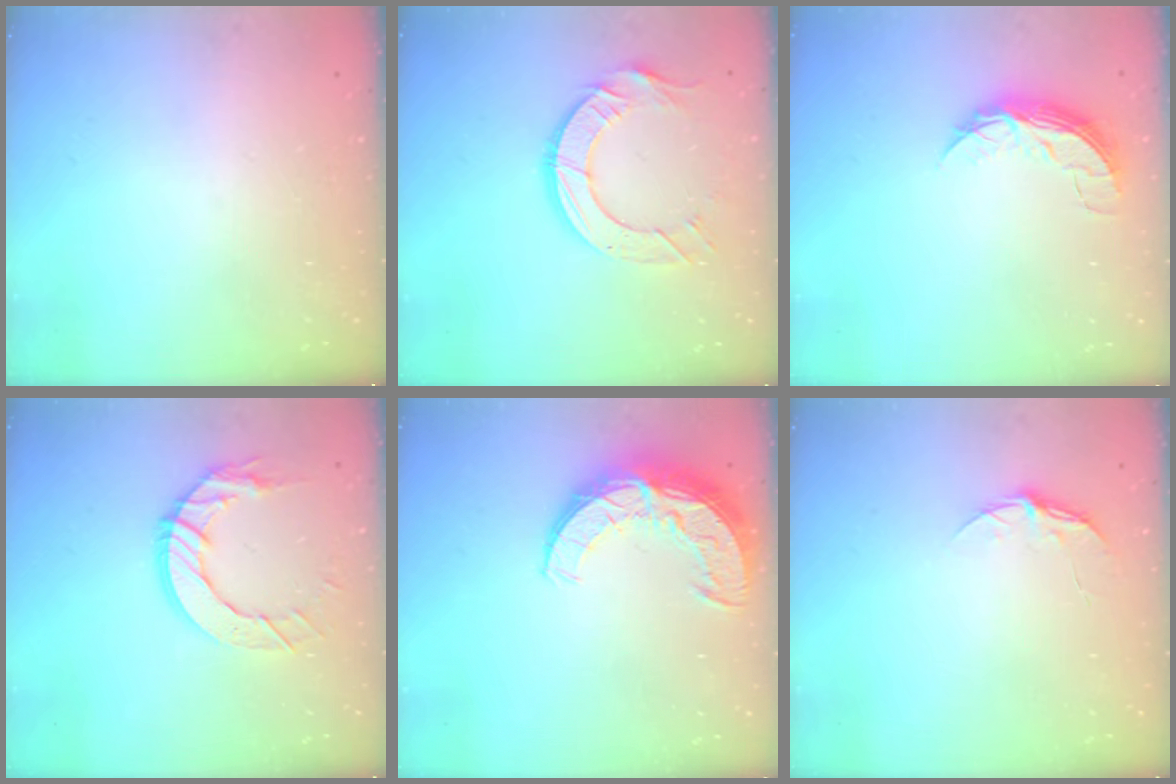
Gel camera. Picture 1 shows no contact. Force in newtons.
{"total": 11.6, "press": 11.5, "slide": 1.1}
{"total": 7.0, "press": 7.0, "slide": 0.4}
{"total": 11.6, "press": 11.6, "slide": 1.0}
{"total": 12.7, "press": 12.6, "slide": 1.1}
{"total": 5.5, "press": 5.5, "slide": 0.5}